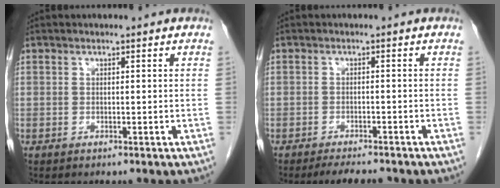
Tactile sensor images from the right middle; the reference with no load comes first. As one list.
[{"total": 4.9, "force": [-4.3, 1.0, 2.0], "torque": [-0.028, -0.008, -0.064]}]